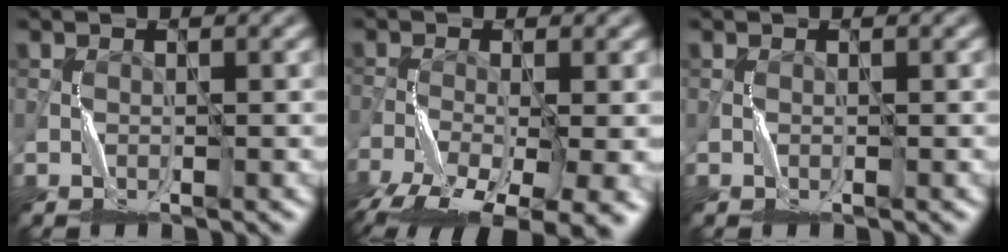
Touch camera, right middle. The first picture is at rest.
{"total": 10.3, "force": [-6.6, 3.6, 7.0], "torque": [-0.136, -0.034, -0.100]}
{"total": 0.0}